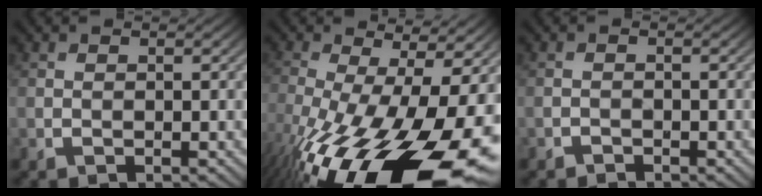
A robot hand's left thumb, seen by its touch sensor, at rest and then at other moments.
{"total": 20.4, "force": [-9.3, 7.6, 16.4], "torque": [-0.311, -0.052, -0.143]}
{"total": 0.6, "force": [-0.6, 0.0, -0.2], "torque": [0.005, 0.002, -0.012]}